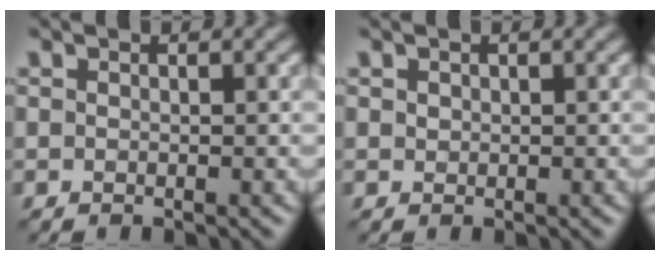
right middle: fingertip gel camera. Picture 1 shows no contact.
{"total": 0.8, "force": [0.4, 0.6, 0.4], "torque": [-0.015, 0.011, 0.005]}